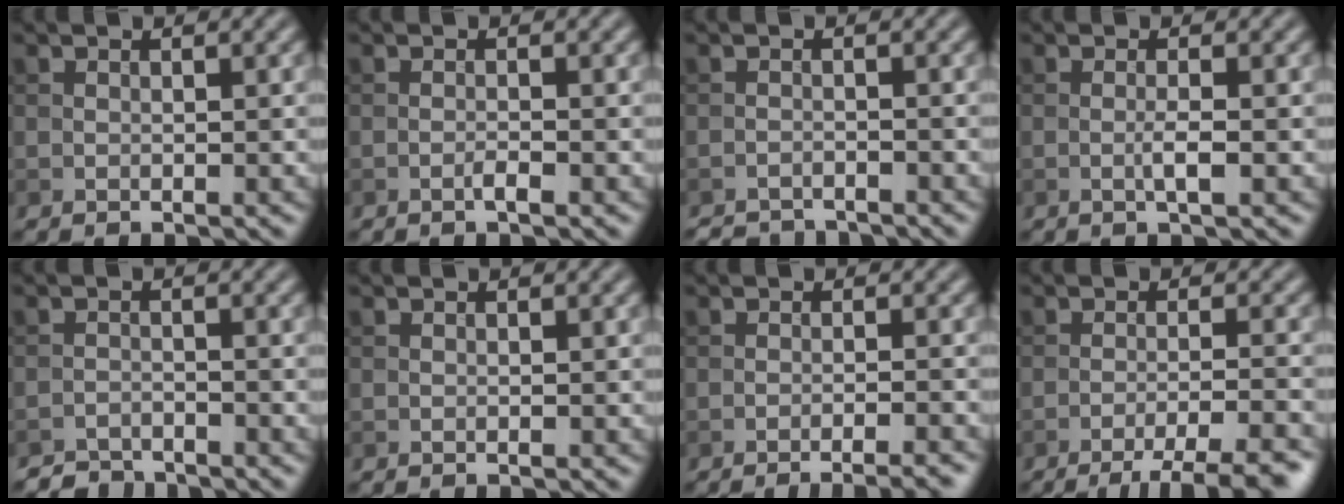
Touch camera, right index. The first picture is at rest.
{"total": 0.9, "force": [-0.6, 0.1, 0.7], "torque": [-0.014, 0.002, -0.012]}
{"total": 3.5, "force": [-3.5, 0.5, 0.3], "torque": [-0.005, -0.004, -0.055]}
{"total": 1.6, "force": [-0.4, 0.1, 1.5], "torque": [-0.030, 0.000, -0.010]}
{"total": 2.4, "force": [-2.3, 0.5, 0.0], "torque": [0.006, 0.003, -0.045]}
{"total": 0.0}
{"total": 4.5, "force": [-3.4, 1.0, 2.7], "torque": [-0.024, 0.006, -0.047]}
{"total": 7.0, "force": [-5.2, 1.2, 4.5], "torque": [-0.056, -0.005, -0.073]}